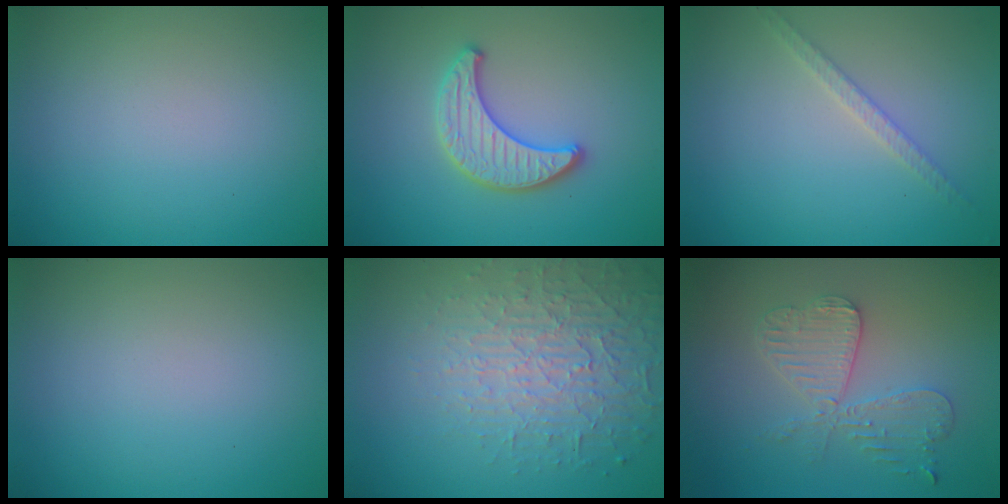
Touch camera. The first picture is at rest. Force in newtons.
{"total": 3.3, "press": 3.2, "slide": 0.4}
{"total": 1.7, "press": 1.7, "slide": 0.2}
{"total": 0.0}
{"total": 4.6, "press": 4.0, "slide": 2.3}
{"total": 4.3, "press": 3.7, "slide": 2.2}